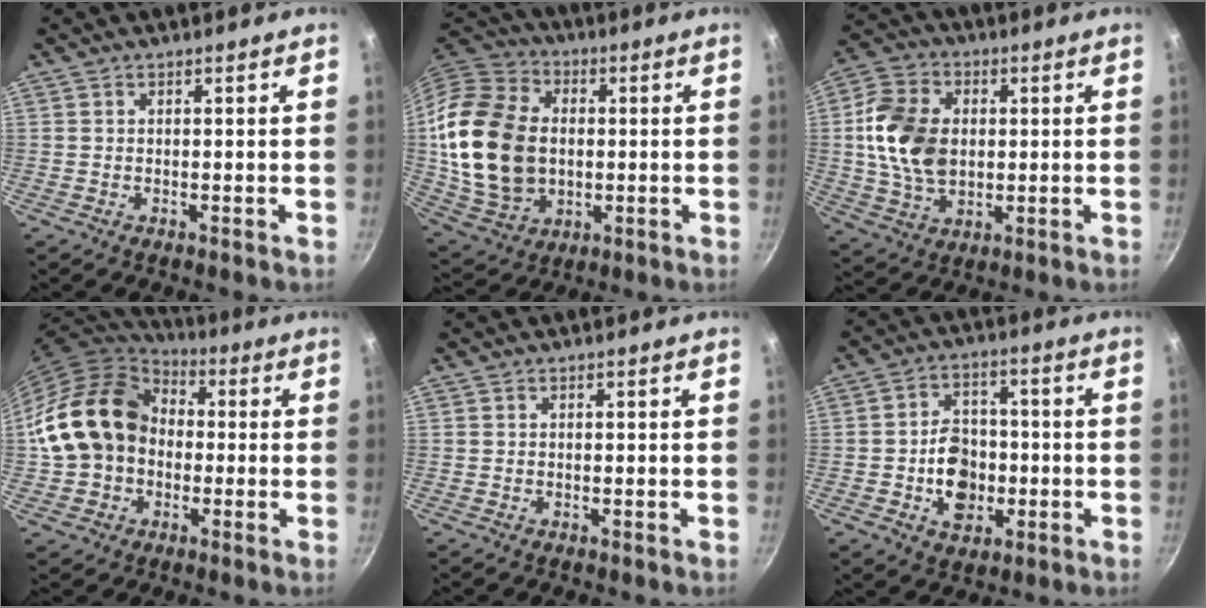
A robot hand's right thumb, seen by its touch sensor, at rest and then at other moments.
{"total": 22.1, "force": [0.5, 16.4, 14.8], "torque": [-0.269, 0.013, 0.020]}
{"total": 14.3, "force": [1.1, 10.2, 10.0], "torque": [-0.173, 0.004, 0.018]}
{"total": 17.3, "force": [-0.2, 14.1, 10.0], "torque": [-0.158, 0.044, -0.007]}
{"total": 0.0}
{"total": 10.6, "force": [-2.2, 8.0, 6.6], "torque": [-0.075, 0.021, -0.034]}